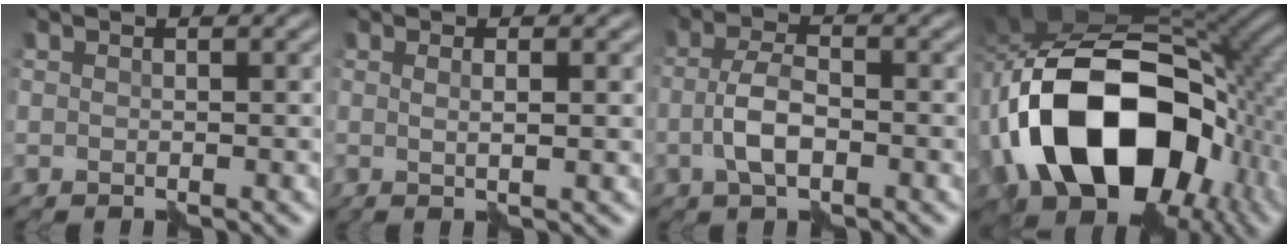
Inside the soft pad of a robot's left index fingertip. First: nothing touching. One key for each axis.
{"total": 1.5, "fx": 0.3, "fy": 0.0, "fz": 1.5, "tx": -0.019, "ty": 0.002, "tz": 0.000}
{"total": 3.7, "fx": -1.1, "fy": 1.7, "fz": 3.1, "tx": -0.072, "ty": 0.001, "tz": -0.027}
{"total": 18.7, "fx": -4.9, "fy": 12.4, "fz": 13.1, "tx": -0.251, "ty": -0.006, "tz": -0.088}